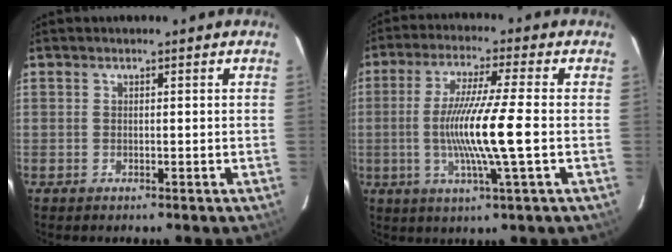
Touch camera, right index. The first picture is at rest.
{"total": 12.1, "force": [-1.9, -0.9, 11.9], "torque": [-0.223, -0.012, -0.033]}